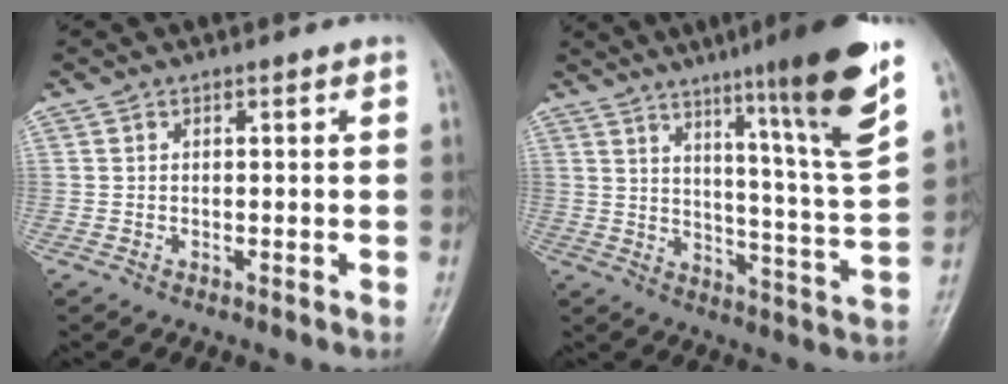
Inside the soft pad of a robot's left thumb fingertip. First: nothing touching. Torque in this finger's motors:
{"motor_torque": [2.32, 1.88, 1.81, -0.96, 0.09]}